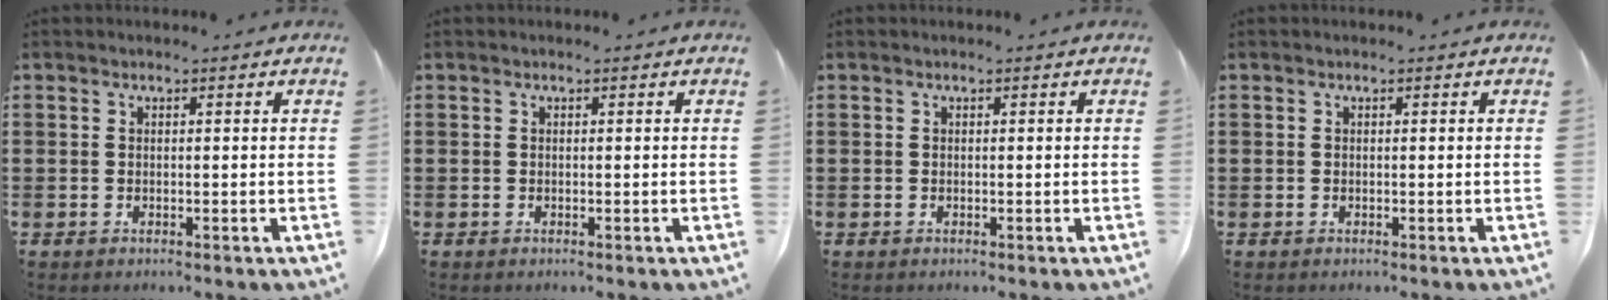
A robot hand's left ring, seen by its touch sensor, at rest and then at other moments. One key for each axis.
{"total": 0.0}
{"total": 0.0}
{"total": 0.0}